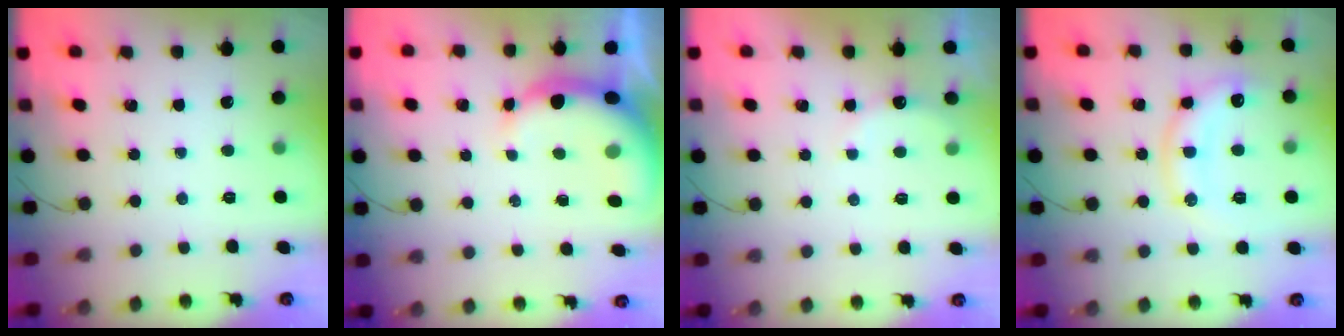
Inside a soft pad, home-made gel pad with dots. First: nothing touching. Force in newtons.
{"total": 8.3, "press": 8.1, "slide": 1.7}
{"total": 7.2, "press": 7.1, "slide": 1.1}
{"total": 12.7, "press": 12.7, "slide": 0.9}